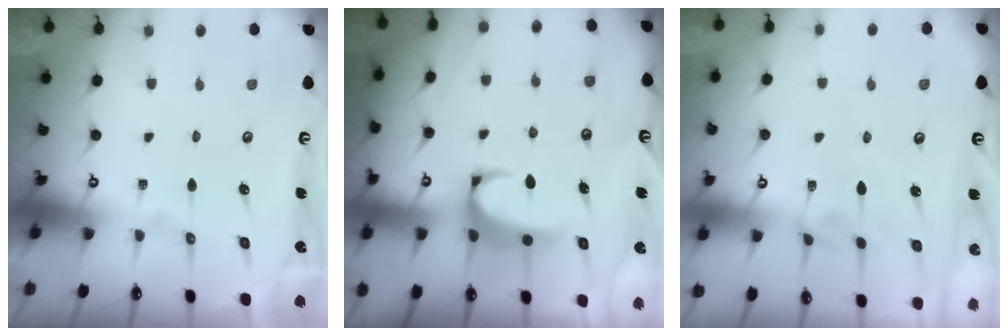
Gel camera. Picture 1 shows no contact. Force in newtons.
{"total": 2.1, "press": 1.9, "slide": 0.9}
{"total": 3.9, "press": 3.9, "slide": 0.2}